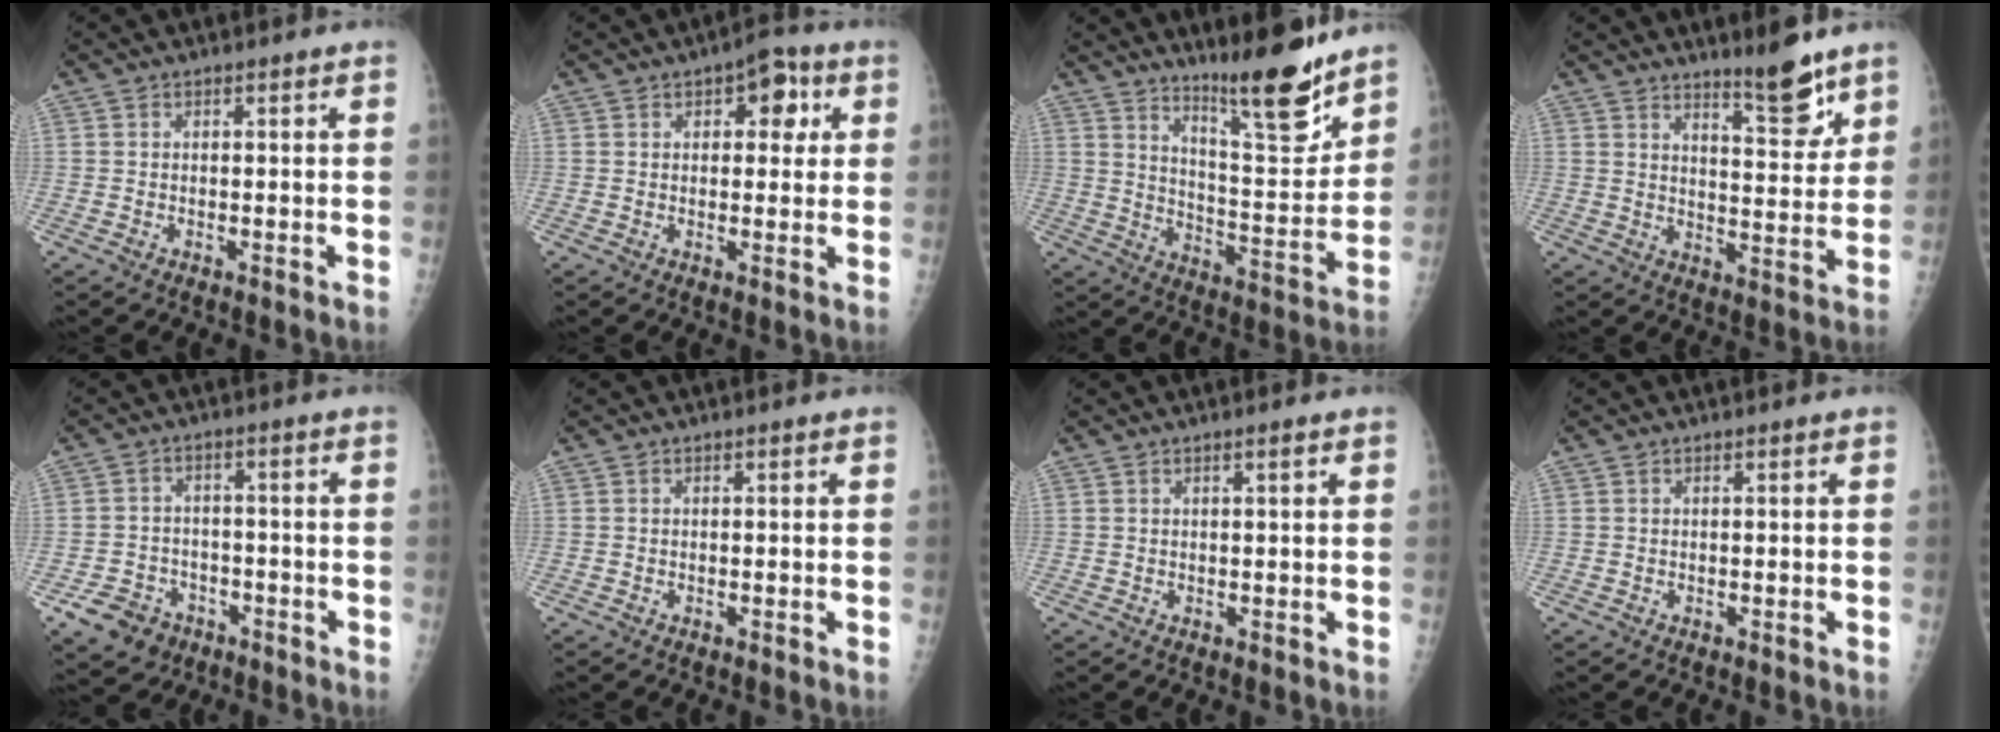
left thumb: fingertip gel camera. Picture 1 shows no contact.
{"total": 6.8, "force": [2.4, 4.0, 5.0], "torque": [-0.028, 0.000, 0.023]}
{"total": 14.1, "force": [11.2, 2.4, 8.1], "torque": [-0.093, -0.095, 0.185]}
{"total": 8.8, "force": [6.8, 2.1, 5.1], "torque": [-0.056, -0.059, 0.109]}
{"total": 7.7, "force": [-4.3, 5.9, 2.3], "torque": [-0.028, 0.027, -0.066]}
{"total": 0.0}
{"total": 0.9, "force": [0.4, 0.1, 0.8], "torque": [-0.013, 0.000, 0.007]}
{"total": 0.0}